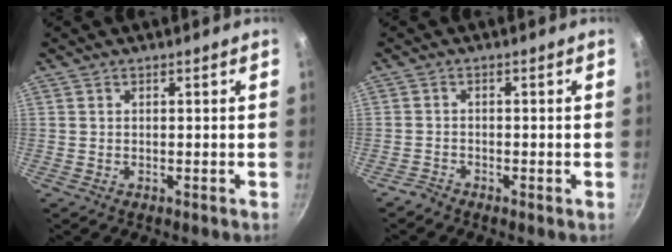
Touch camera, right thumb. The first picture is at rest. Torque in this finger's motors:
{"motor_torque": [0.30, 0.07, 0.04, -0.32, 0.05]}